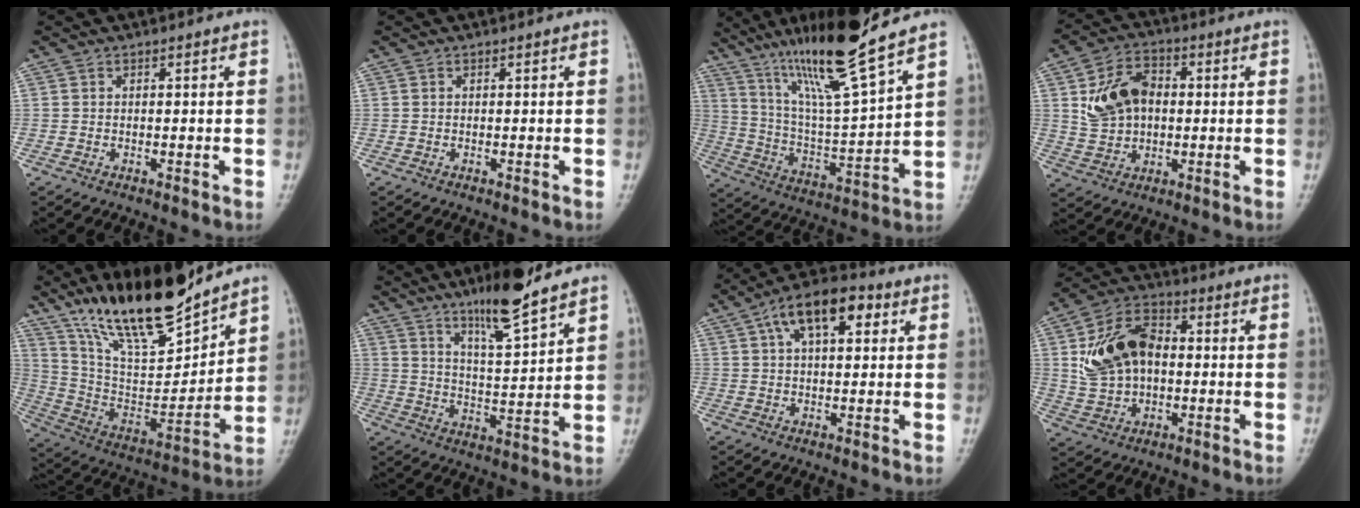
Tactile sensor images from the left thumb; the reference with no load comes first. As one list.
[{"total": 0.0}, {"total": 18.3, "force": [13.3, 0.6, 12.6], "torque": [-0.207, -0.066, 0.243]}, {"total": 11.5, "force": [1.5, 8.1, 8.0], "torque": [-0.124, 0.012, 0.028]}, {"total": 21.0, "force": [16.3, 5.5, 12.1], "torque": [-0.176, -0.084, 0.299]}, {"total": 11.4, "force": [8.4, 1.6, 7.5], "torque": [-0.119, -0.059, 0.148]}, {"total": 11.7, "force": [4.4, 5.8, 9.2], "torque": [-0.136, 0.018, 0.063]}, {"total": 14.4, "force": [1.2, 9.8, 10.5], "torque": [-0.171, 0.019, 0.021]}]